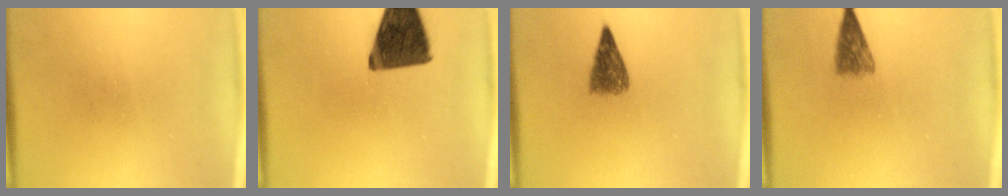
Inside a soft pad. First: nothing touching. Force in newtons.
{"total": 13.2}
{"total": 4.1}
{"total": 3.4}